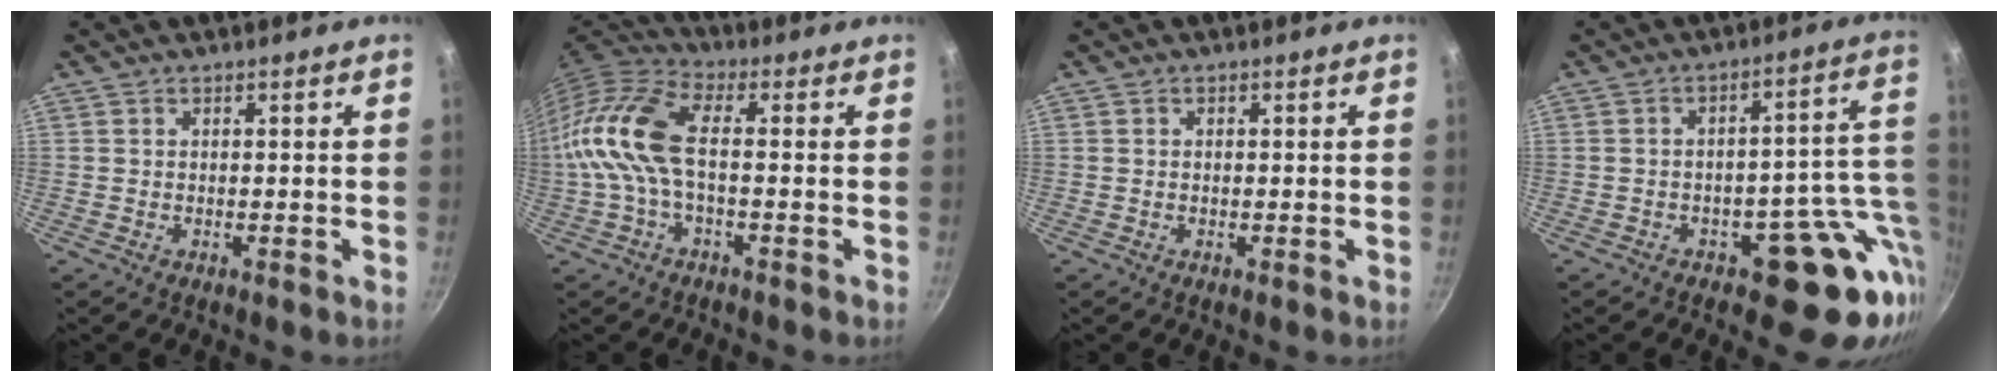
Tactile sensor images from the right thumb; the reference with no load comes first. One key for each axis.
{"total": 12.6, "fx": -0.9, "fy": 6.0, "fz": 11.1, "tx": -0.236, "ty": 0.030, "tz": -0.037}
{"total": 0.0}
{"total": 13.9, "fx": -3.5, "fy": 8.3, "fz": 10.6, "tx": -0.055, "ty": 0.028, "tz": -0.038}